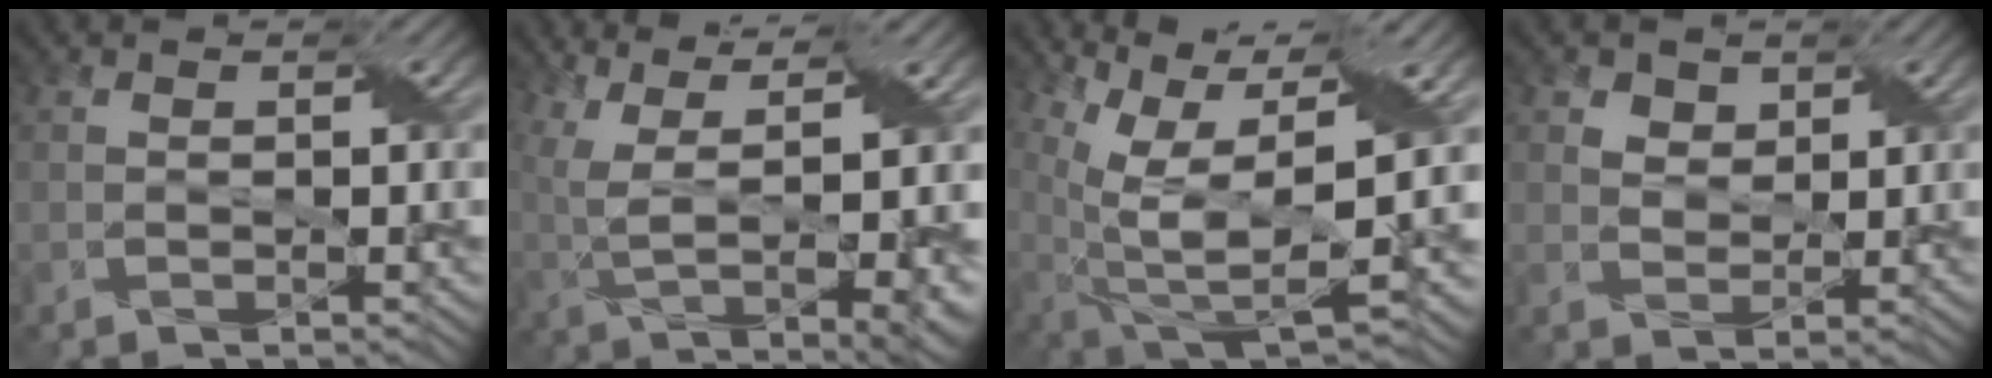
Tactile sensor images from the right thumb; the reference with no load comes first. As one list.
[{"total": 11.2, "force": [3.0, 3.6, 10.2], "torque": [-0.208, 0.006, 0.075]}, {"total": 13.3, "force": [4.2, 5.0, 11.6], "torque": [-0.238, -0.009, 0.090]}, {"total": 2.5, "force": [1.7, 1.8, 0.6], "torque": [-0.019, -0.005, 0.027]}]